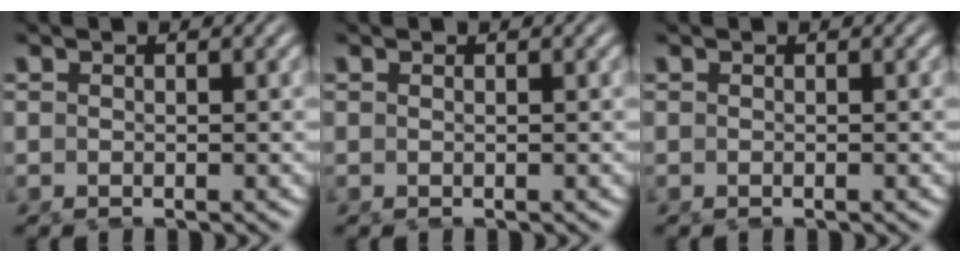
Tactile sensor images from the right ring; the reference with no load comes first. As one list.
[{"total": 0.5, "force": [0.0, -0.5, 0.1], "torque": [-0.002, -0.006, 0.003]}, {"total": 0.0}]